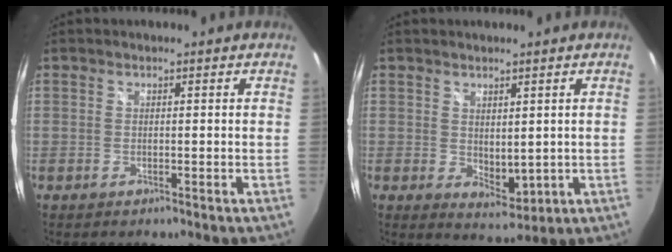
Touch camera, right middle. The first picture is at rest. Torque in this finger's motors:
{"motor_torque": [0.11, -1.95, 0.03, 0.00]}